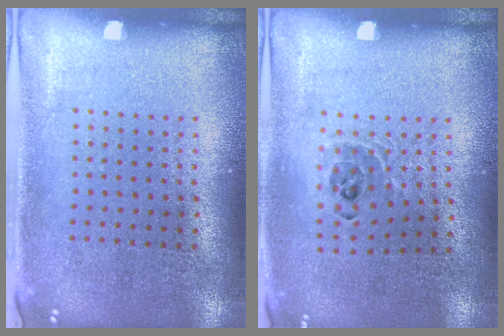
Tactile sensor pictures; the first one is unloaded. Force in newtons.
{"total": 0.9, "press": 0.9, "slide": 0.1}